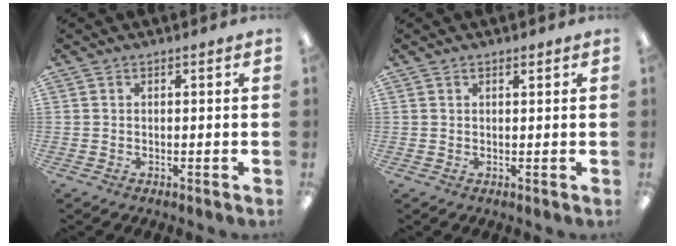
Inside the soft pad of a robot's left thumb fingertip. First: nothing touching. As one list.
[{"total": 0.8, "force": [0.7, 0.3, 0.3], "torque": [-0.008, 0.000, 0.013]}]